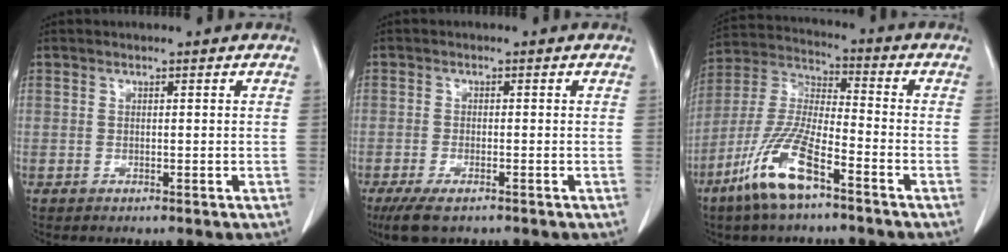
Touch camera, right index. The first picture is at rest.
{"total": 5.0, "force": [-3.5, 1.3, 3.3], "torque": [-0.064, -0.011, -0.054]}
{"total": 12.6, "force": [-7.3, 2.5, 9.9], "torque": [-0.217, -0.018, -0.143]}